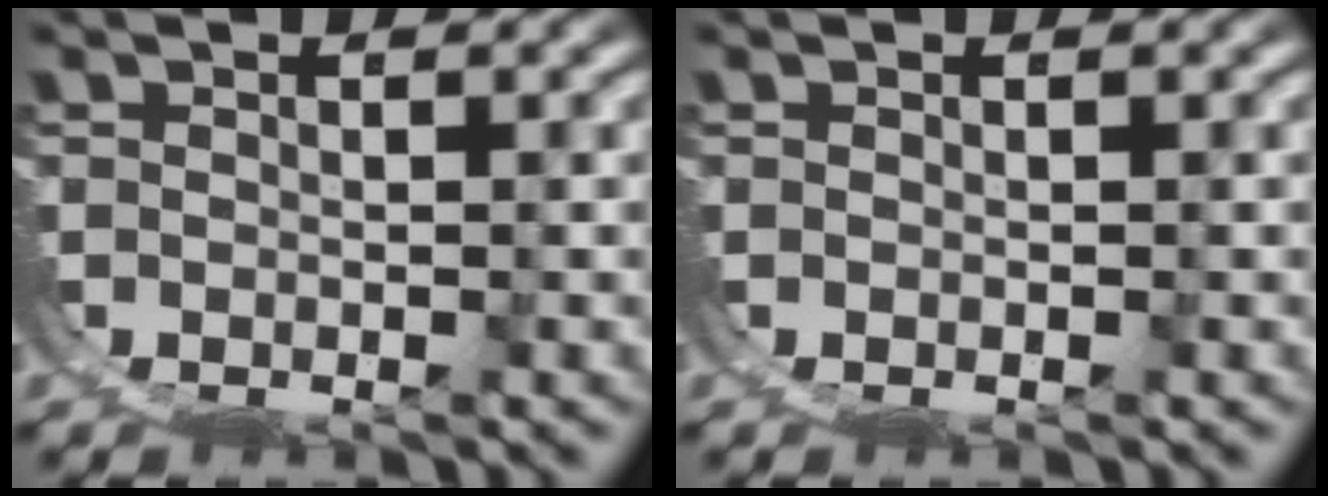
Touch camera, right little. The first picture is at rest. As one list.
[{"total": 0.0}]